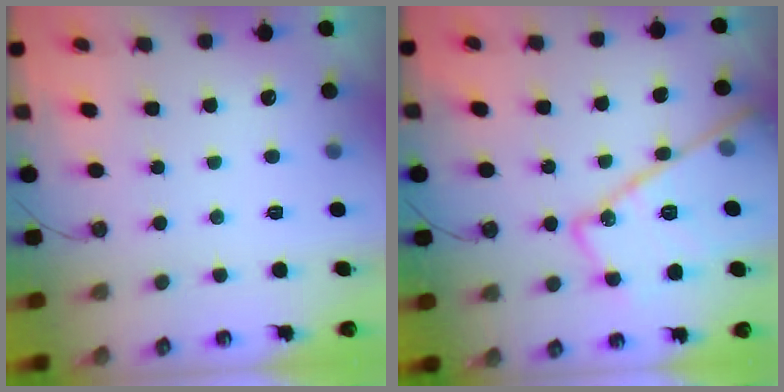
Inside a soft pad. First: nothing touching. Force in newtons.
{"total": 20.4, "press": 20.4, "slide": 1.6}